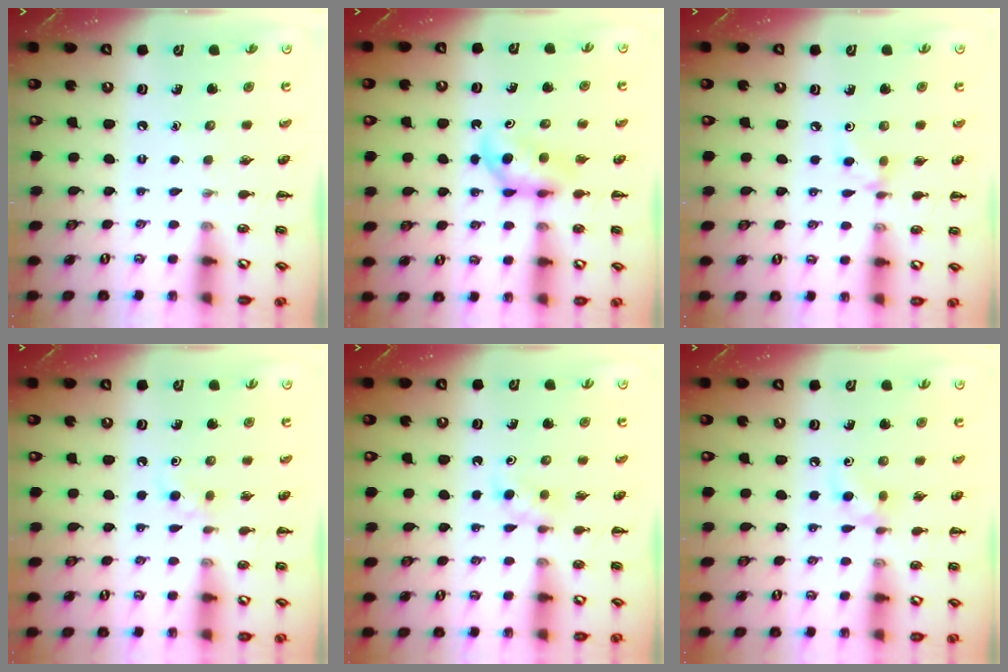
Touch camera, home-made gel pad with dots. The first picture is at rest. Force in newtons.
{"total": 4.8, "press": 4.7, "slide": 0.8}
{"total": 4.3, "press": 4.0, "slide": 1.5}
{"total": 3.9, "press": 3.6, "slide": 1.7}
{"total": 3.3, "press": 3.1, "slide": 0.9}
{"total": 5.5, "press": 5.4, "slide": 1.0}